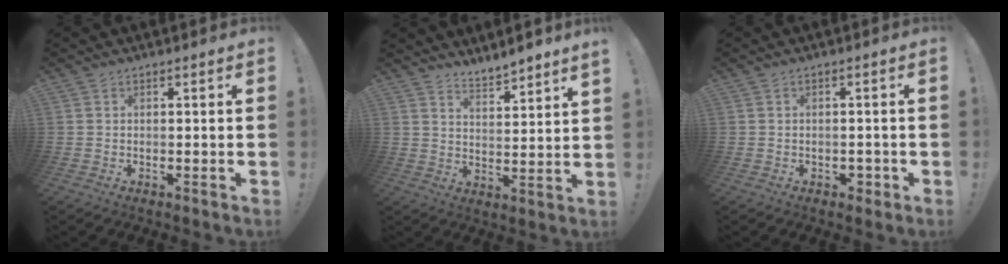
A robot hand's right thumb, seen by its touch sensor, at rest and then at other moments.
{"total": 5.3, "force": [5.0, -0.1, 1.6], "torque": [-0.020, -0.046, 0.086]}
{"total": 2.6, "force": [-0.7, 2.1, 1.3], "torque": [-0.009, -0.001, -0.011]}